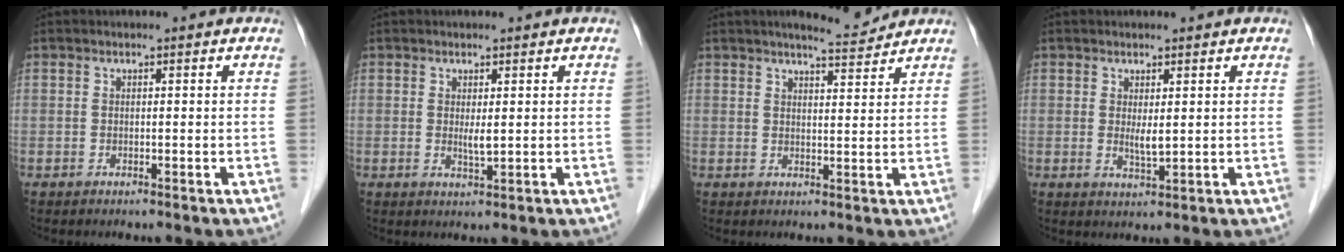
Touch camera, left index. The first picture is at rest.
{"total": 1.6, "force": [0.0, 0.2, 1.6], "torque": [-0.033, -0.009, 0.006]}
{"total": 4.2, "force": [4.0, 0.1, 1.3], "torque": [-0.025, -0.007, 0.061]}
{"total": 2.1, "force": [0.2, 0.3, 2.0], "torque": [-0.042, -0.010, 0.011]}